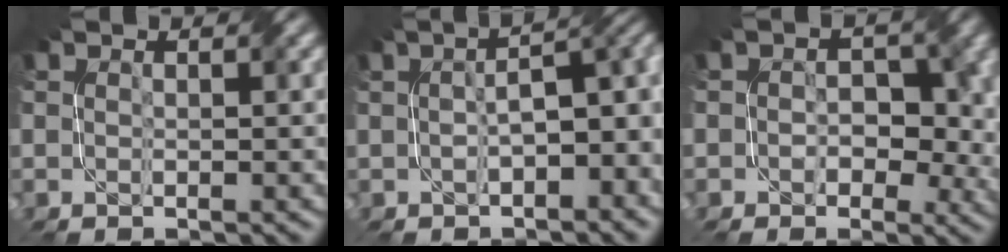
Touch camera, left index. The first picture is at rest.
{"total": 5.8, "force": [-0.4, 2.6, 5.2], "torque": [-0.067, 0.011, 0.002]}
{"total": 4.5, "force": [0.0, 3.3, 3.0], "torque": [-0.019, -0.001, 0.001]}